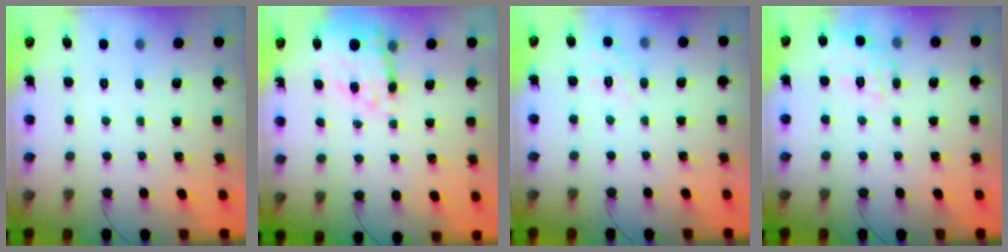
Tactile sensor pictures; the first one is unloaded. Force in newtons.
{"total": 17.1, "press": 16.8, "slide": 3.5}
{"total": 7.1, "press": 6.8, "slide": 1.8}
{"total": 11.9, "press": 11.9, "slide": 1.0}